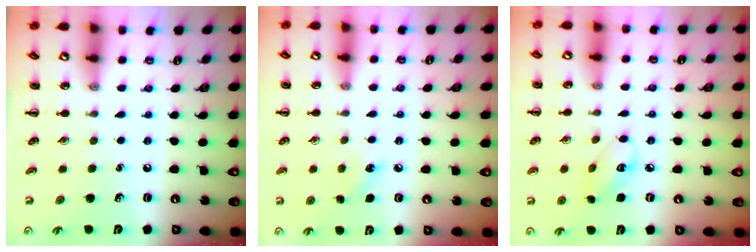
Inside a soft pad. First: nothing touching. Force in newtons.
{"total": 6.0, "press": 5.8, "slide": 1.8}
{"total": 3.7, "press": 3.6, "slide": 0.6}